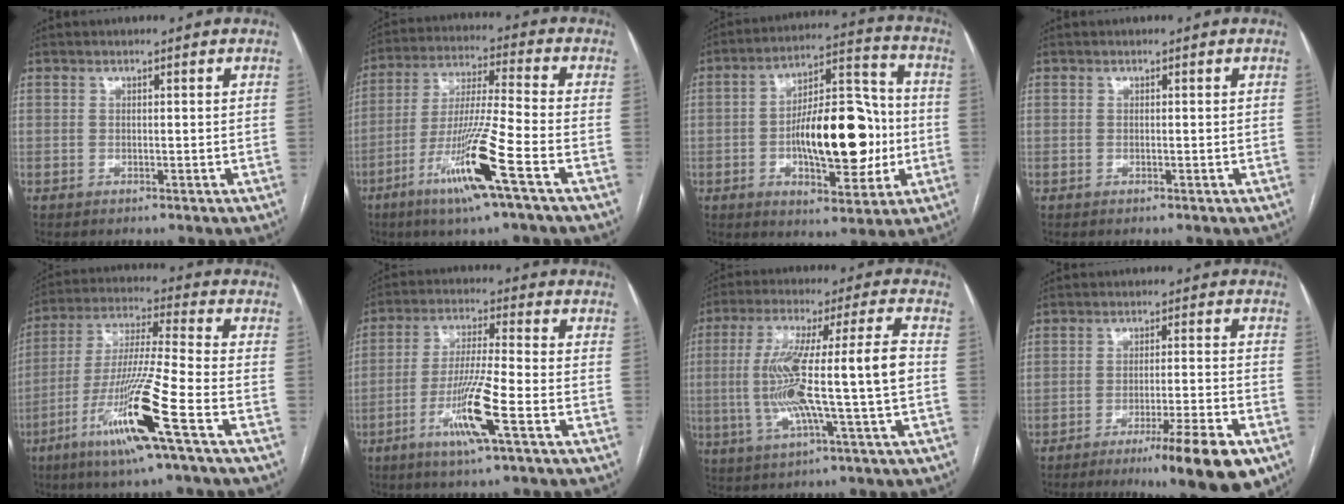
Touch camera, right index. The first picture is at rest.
{"total": 13.9, "force": [-6.8, -0.7, 12.2], "torque": [-0.245, -0.021, -0.127]}
{"total": 17.3, "force": [-2.2, 6.5, 15.9], "torque": [-0.252, 0.024, -0.028]}
{"total": 0.0}
{"total": 15.9, "force": [-7.4, -1.0, 14.0], "torque": [-0.283, -0.024, -0.141]}
{"total": 10.4, "force": [-4.5, -0.3, 9.3], "torque": [-0.182, -0.013, -0.088]}
{"total": 15.0, "force": [-1.4, -0.1, 14.9], "torque": [-0.280, 0.018, -0.027]}
{"total": 11.3, "force": [-6.9, 0.0, 9.0], "torque": [-0.127, -0.021, -0.106]}